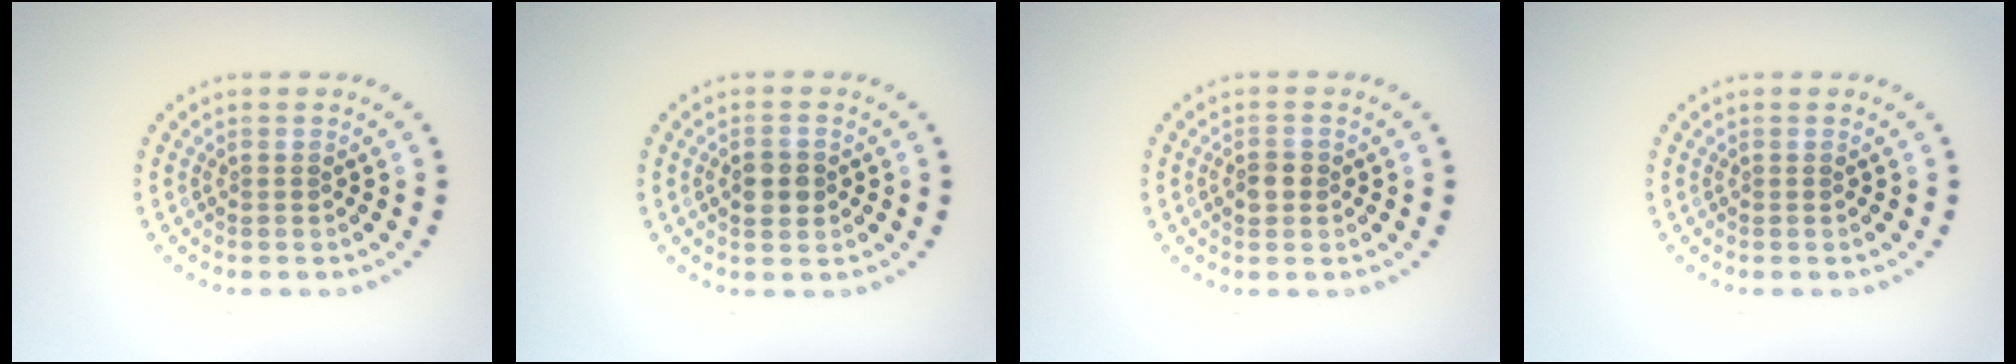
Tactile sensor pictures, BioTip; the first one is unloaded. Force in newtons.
{"total": 2.6, "press": 2.6, "slide": 0.2}
{"total": 1.5, "press": 1.5, "slide": 0.3}
{"total": 0.0}